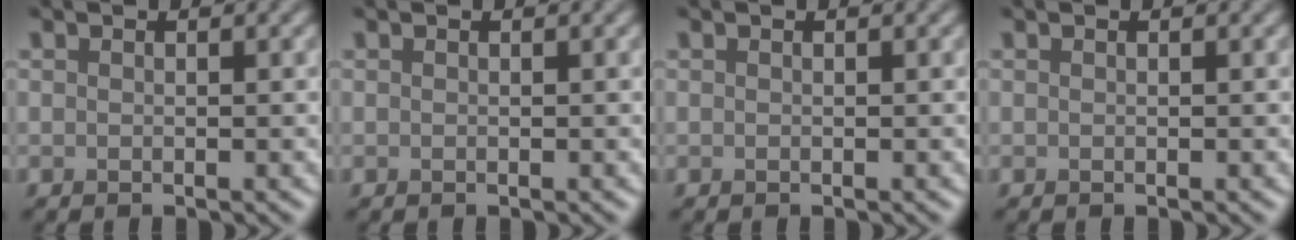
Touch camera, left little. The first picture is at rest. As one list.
[{"total": 0.0}, {"total": 0.0}, {"total": 0.0}]